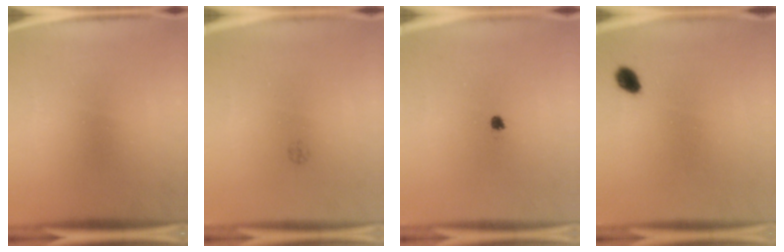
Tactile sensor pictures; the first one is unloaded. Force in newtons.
{"total": 1.0}
{"total": 1.3}
{"total": 2.9}